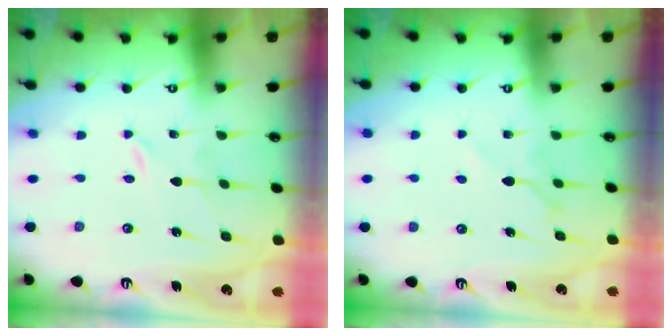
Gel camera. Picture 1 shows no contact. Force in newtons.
{"total": 4.7, "press": 4.7, "slide": 0.7}